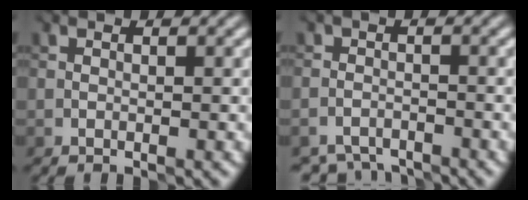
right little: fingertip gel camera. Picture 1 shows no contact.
{"total": 4.4, "force": [-4.1, 1.4, 0.5], "torque": [-0.003, -0.014, -0.076]}